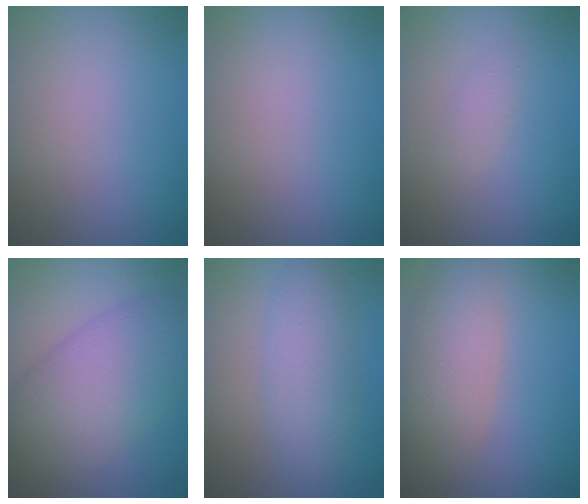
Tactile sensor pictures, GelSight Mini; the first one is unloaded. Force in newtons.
{"total": 0.0}
{"total": 1.0, "press": 1.0, "slide": 0.0}
{"total": 9.2, "press": 9.2, "slide": 0.3}
{"total": 4.3, "press": 4.3, "slide": 0.1}
{"total": 4.9, "press": 4.9, "slide": 0.5}